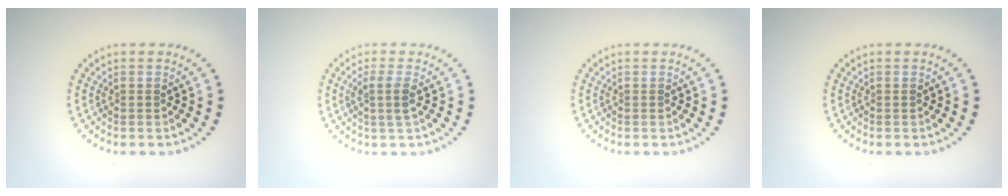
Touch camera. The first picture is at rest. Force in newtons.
{"total": 2.0, "press": 1.6, "slide": 1.2}
{"total": 0.0}
{"total": 0.0}